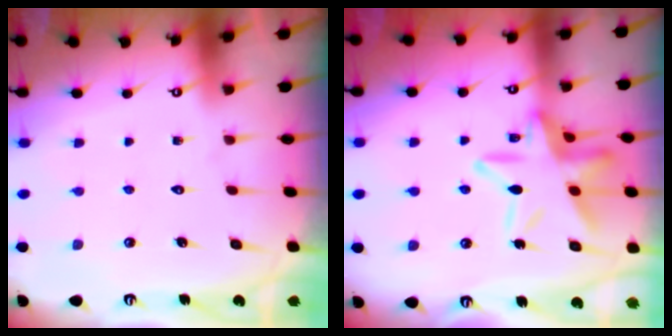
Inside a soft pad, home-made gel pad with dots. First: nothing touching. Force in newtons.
{"total": 17.2, "press": 17.2, "slide": 1.4}